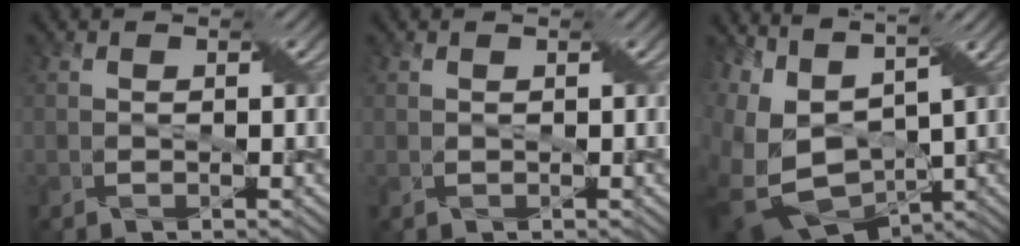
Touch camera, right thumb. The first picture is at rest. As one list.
[{"total": 0.0}, {"total": 13.8, "force": [0.9, 8.9, 10.6], "torque": [-0.273, -0.015, 0.075]}]